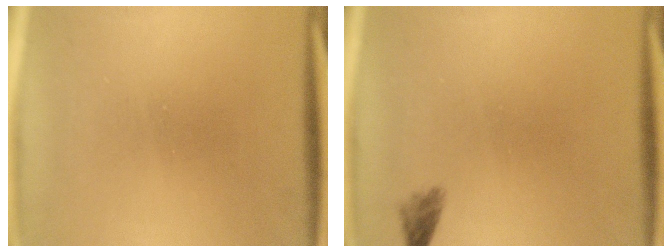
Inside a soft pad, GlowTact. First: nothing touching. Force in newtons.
{"total": 1.6}